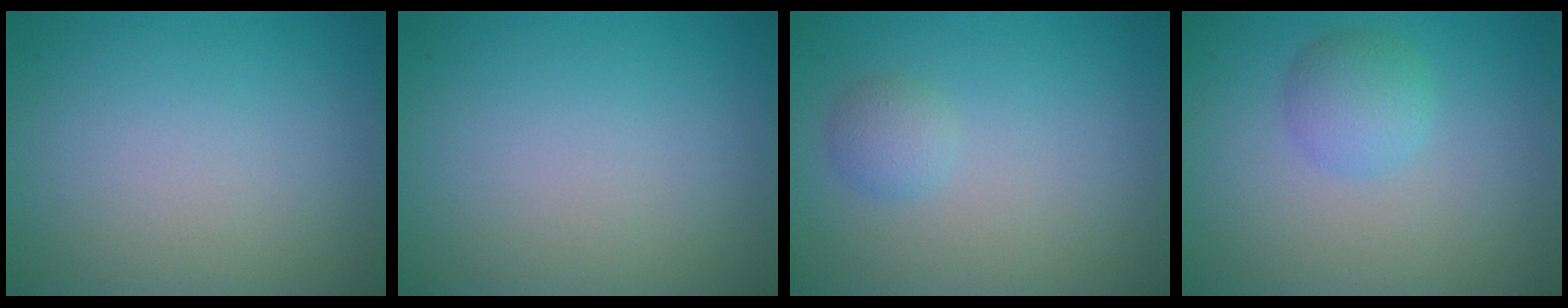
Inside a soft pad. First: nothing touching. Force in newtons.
{"total": 0.0}
{"total": 1.4, "press": 1.4, "slide": 0.0}
{"total": 2.6, "press": 2.6, "slide": 0.1}